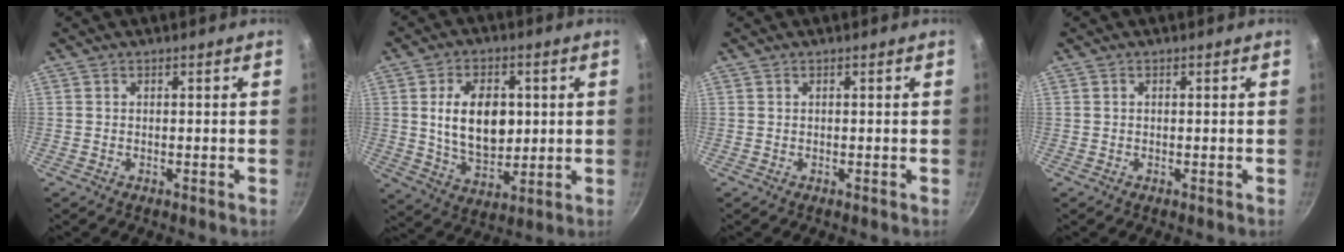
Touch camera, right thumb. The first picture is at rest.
{"total": 13.3, "force": [1.8, 8.6, 10.0], "torque": [-0.142, -0.012, 0.036]}
{"total": 0.0}
{"total": 0.0}